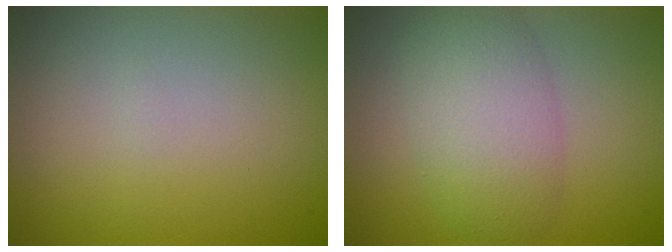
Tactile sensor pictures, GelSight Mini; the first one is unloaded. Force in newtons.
{"total": 5.2, "press": 5.2, "slide": 0.1}